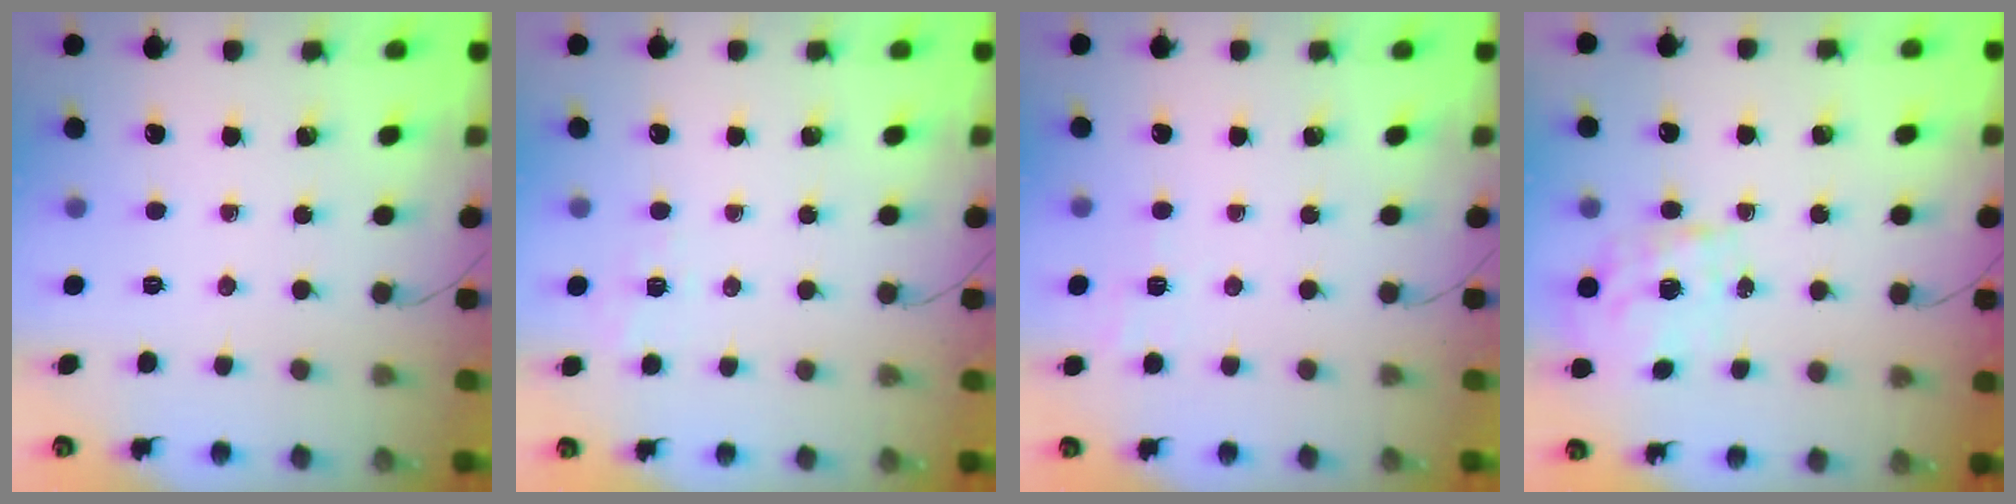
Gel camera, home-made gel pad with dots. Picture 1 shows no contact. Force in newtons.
{"total": 1.8, "press": 0.4, "slide": 1.8}
{"total": 2.6, "press": 2.1, "slide": 1.6}
{"total": 0.9, "press": 0.7, "slide": 0.6}